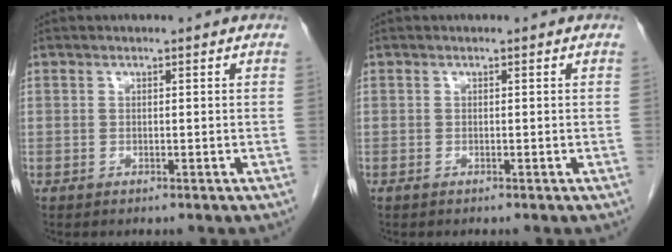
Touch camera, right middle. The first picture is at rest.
{"total": 0.0}